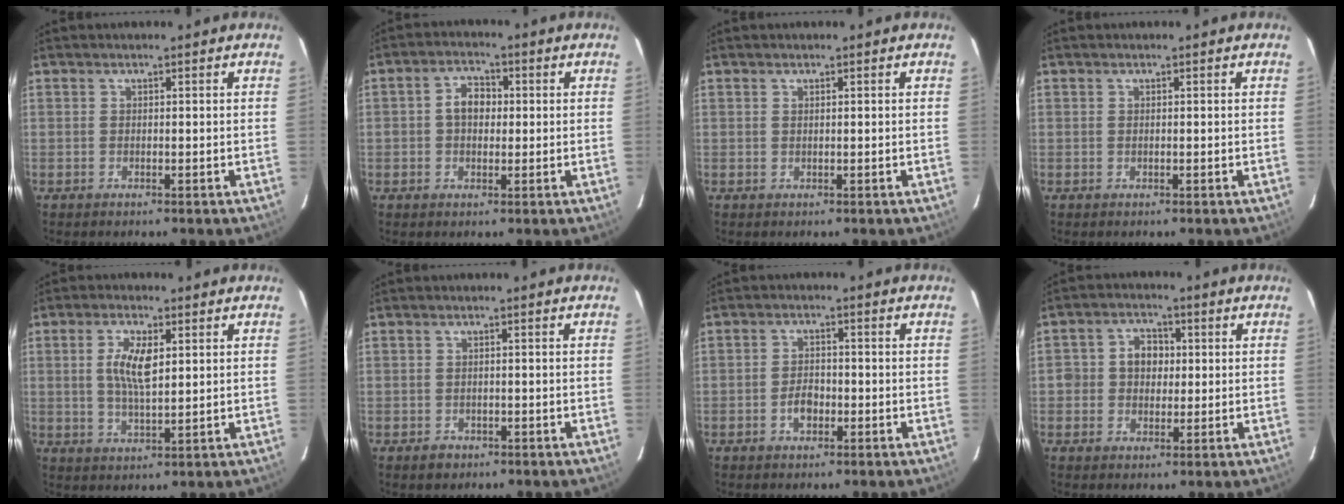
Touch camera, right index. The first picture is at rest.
{"total": 4.6, "force": [0.2, 3.5, 3.0], "torque": [-0.054, 0.016, 0.004]}
{"total": 0.0}
{"total": 0.0}
{"total": 6.6, "force": [1.5, 2.5, 5.9], "torque": [-0.111, 0.002, 0.030]}
{"total": 2.3, "force": [-1.3, 1.8, 0.5], "torque": [-0.011, 0.002, -0.016]}
{"total": 3.5, "force": [-1.5, 2.3, 2.2], "torque": [-0.043, 0.004, -0.024]}
{"total": 5.5, "force": [0.0, 4.9, 2.4], "torque": [-0.045, 0.016, 0.000]}